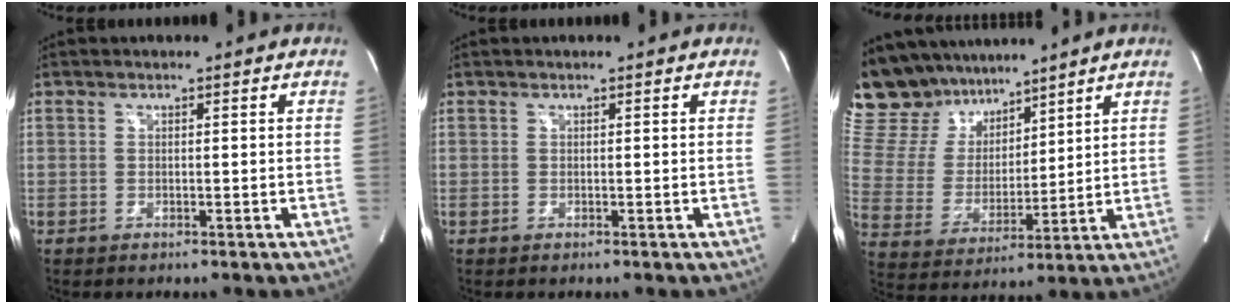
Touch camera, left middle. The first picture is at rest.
{"total": 0.0}
{"total": 14.5, "force": [12.6, 6.5, 2.9], "torque": [-0.071, 0.024, 0.243]}